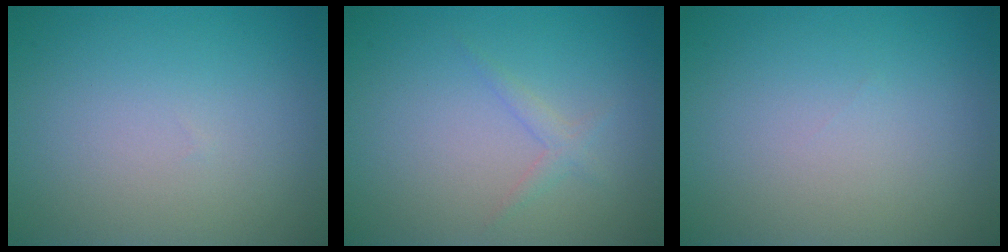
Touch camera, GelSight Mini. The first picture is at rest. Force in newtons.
{"total": 1.1, "press": 1.1, "slide": 0.1}
{"total": 0.0}